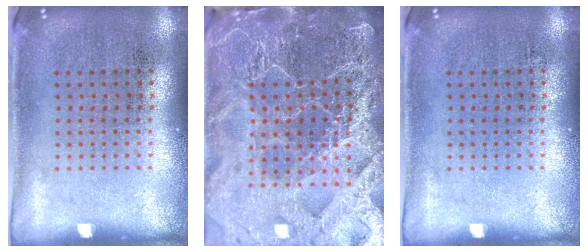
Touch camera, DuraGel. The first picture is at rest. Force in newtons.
{"total": 5.5, "press": 4.8, "slide": 2.6}
{"total": 0.0}